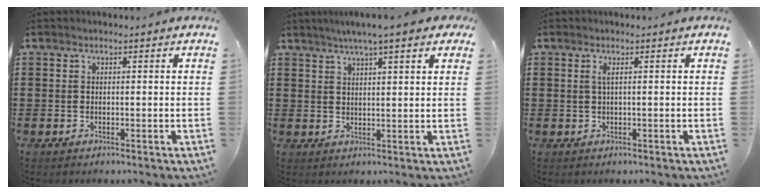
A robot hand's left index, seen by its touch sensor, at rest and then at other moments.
{"total": 4.6, "force": [3.5, 0.4, 2.9], "torque": [-0.065, 0.003, 0.062]}
{"total": 1.1, "force": [0.3, 0.0, 1.1], "torque": [-0.021, 0.000, 0.004]}